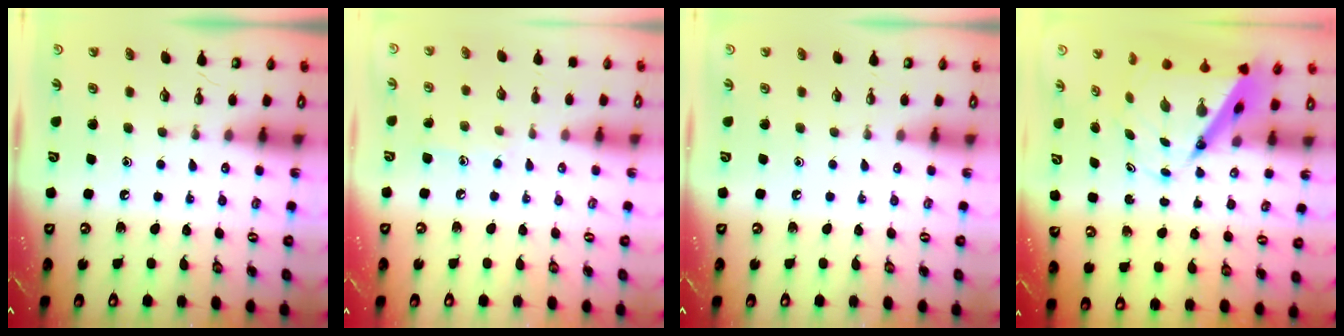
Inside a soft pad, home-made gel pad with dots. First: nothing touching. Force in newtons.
{"total": 6.4, "press": 6.4, "slide": 0.6}
{"total": 0.0}
{"total": 8.6, "press": 8.5, "slide": 0.8}